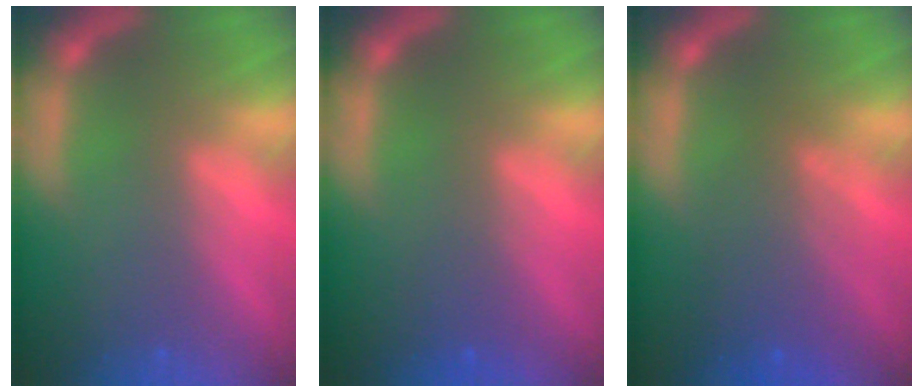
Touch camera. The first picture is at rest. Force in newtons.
{"total": 1.5}
{"total": 4.6}